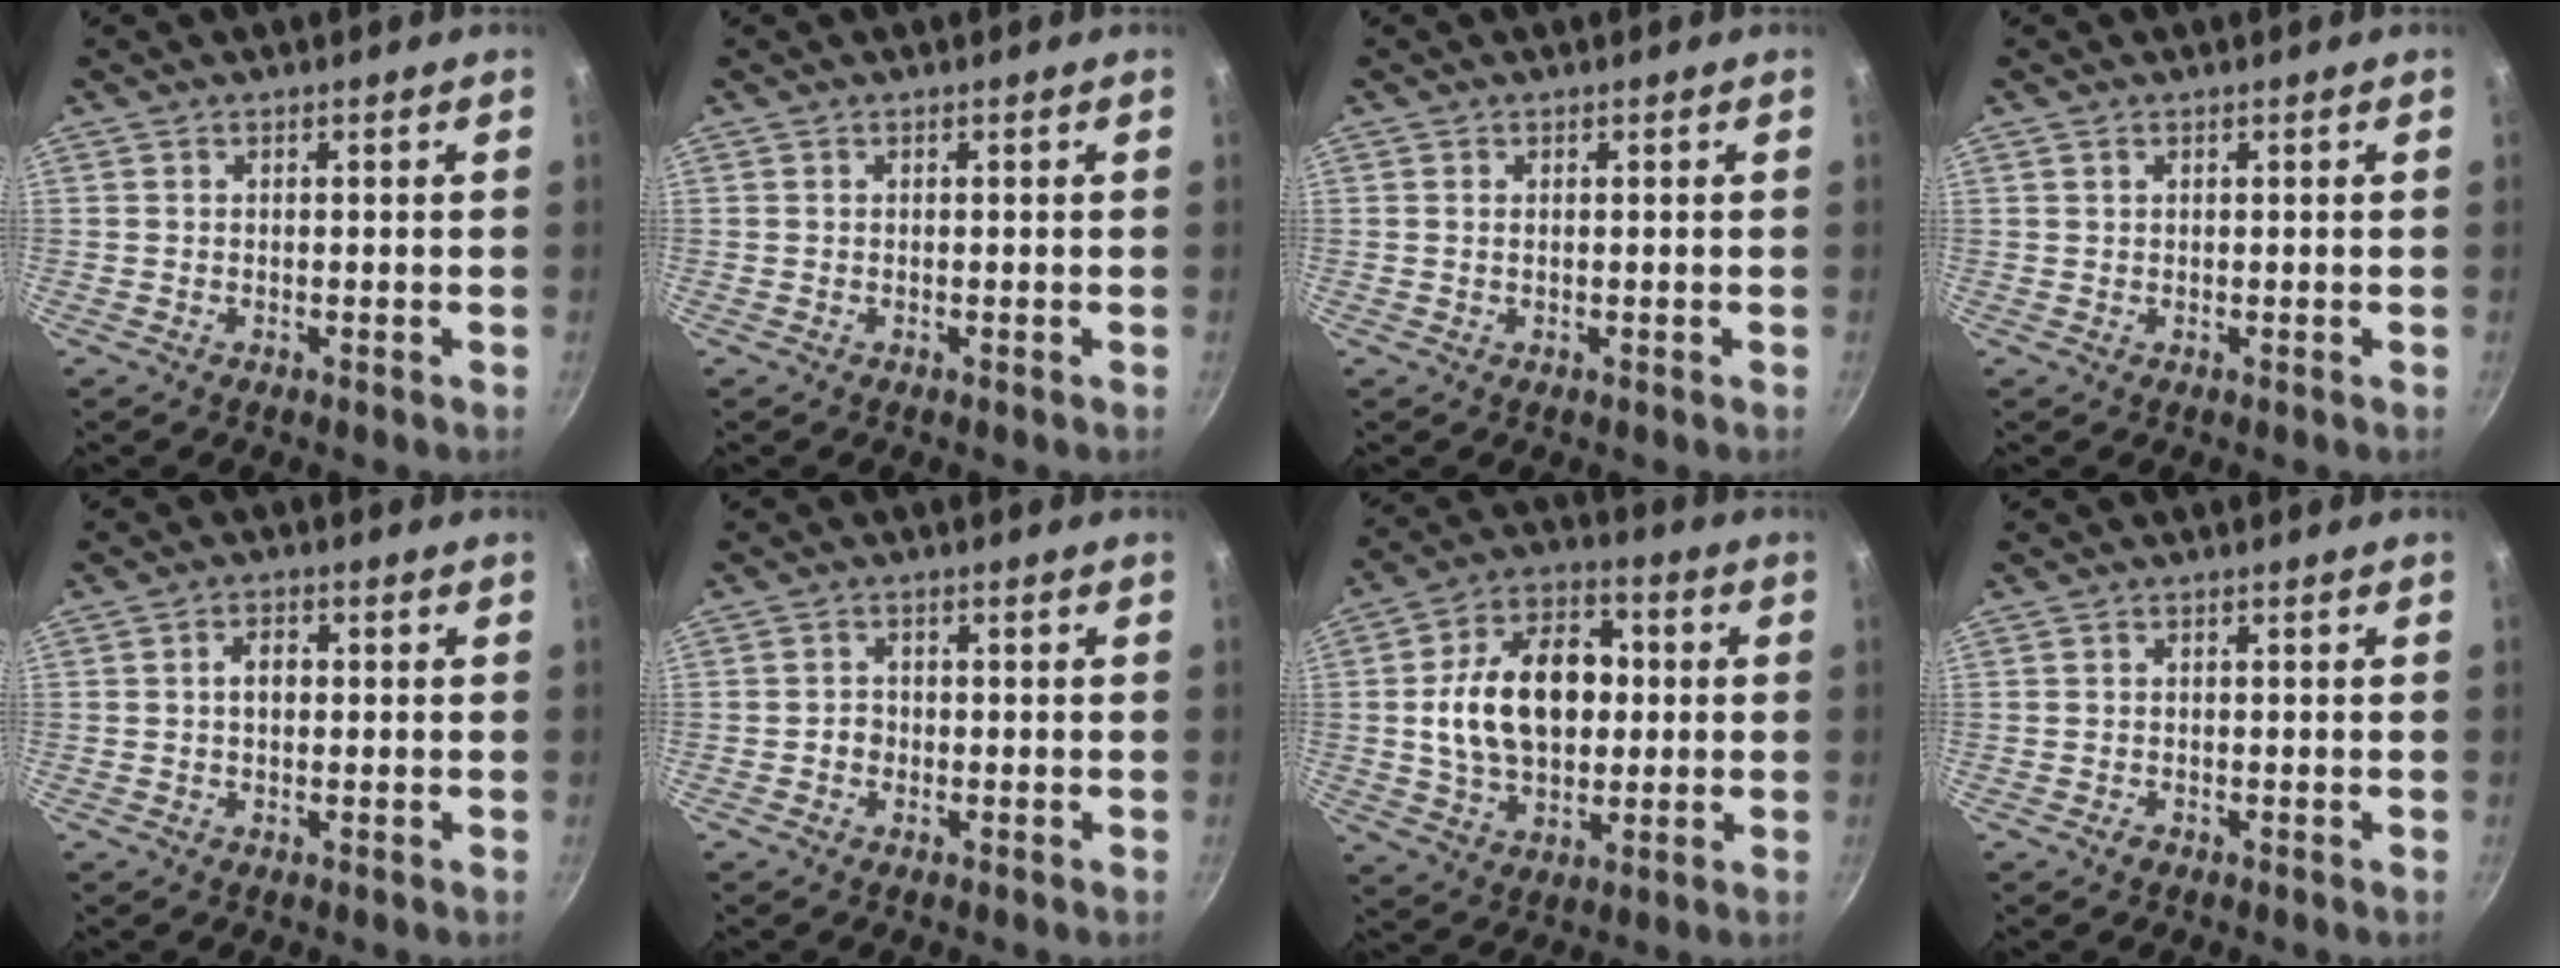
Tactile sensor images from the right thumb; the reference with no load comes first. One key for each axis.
{"total": 0.0}
{"total": 0.6, "fx": 0.1, "fy": 0.3, "fz": 0.5, "tx": -0.010, "ty": 0.000, "tz": 0.001}
{"total": 0.6, "fx": 0.4, "fy": 0.4, "fz": 0.3, "tx": -0.005, "ty": 0.001, "tz": 0.008}
{"total": 3.0, "fx": 0.1, "fy": 2.0, "fz": 2.2, "tx": -0.026, "ty": 0.012, "tz": -0.001}
{"total": 1.8, "fx": -0.7, "fy": 1.6, "fz": 0.7, "tx": -0.002, "ty": 0.008, "tz": -0.013}
{"total": 18.4, "fx": 1.2, "fy": 12.4, "fz": 13.5, "tx": -0.192, "ty": 0.022, "tz": 0.016}
{"total": 0.9, "fx": -0.6, "fy": 0.6, "fz": 0.4, "tx": -0.007, "ty": 0.002, "tz": -0.010}